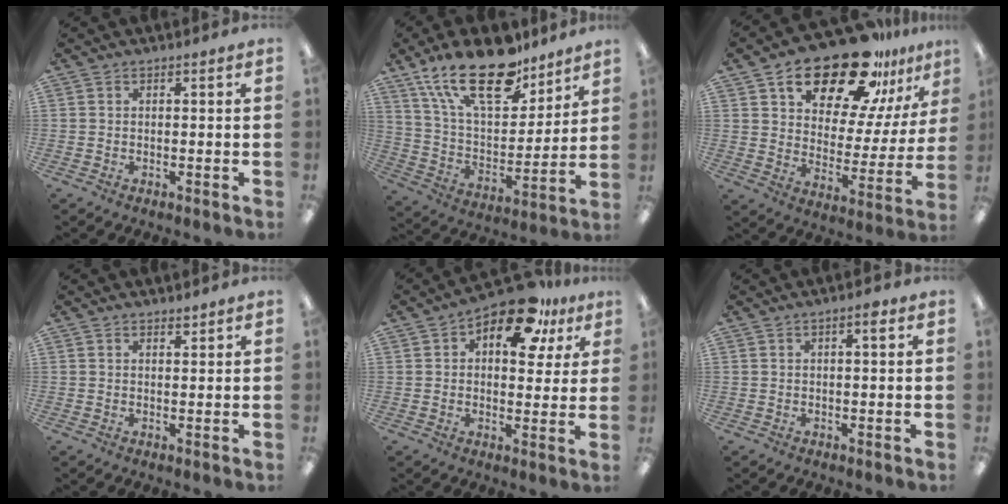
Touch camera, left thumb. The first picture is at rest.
{"total": 22.6, "force": [15.5, 10.0, 13.0], "torque": [-0.239, -0.083, 0.273]}
{"total": 23.1, "force": [17.1, 9.7, 12.2], "torque": [-0.198, -0.108, 0.292]}
{"total": 1.5, "force": [1.4, 0.4, 0.2], "torque": [0.003, -0.005, 0.024]}
{"total": 14.7, "force": [8.3, 7.2, 9.7], "torque": [-0.131, -0.032, 0.139]}
{"total": 2.5, "force": [1.2, 0.7, 2.1], "torque": [-0.029, -0.002, 0.016]}